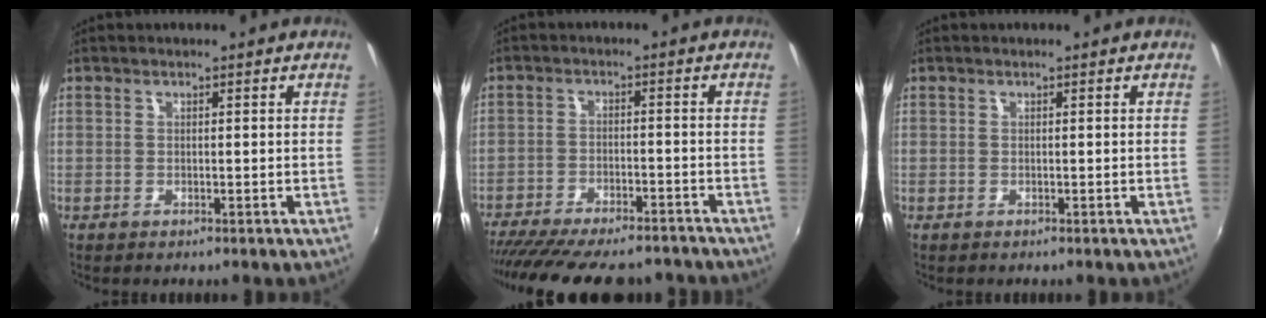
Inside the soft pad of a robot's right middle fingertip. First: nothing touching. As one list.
[{"total": 20.6, "force": [-17.4, 5.9, 9.4], "torque": [-0.191, -0.028, -0.247]}, {"total": 0.0}]